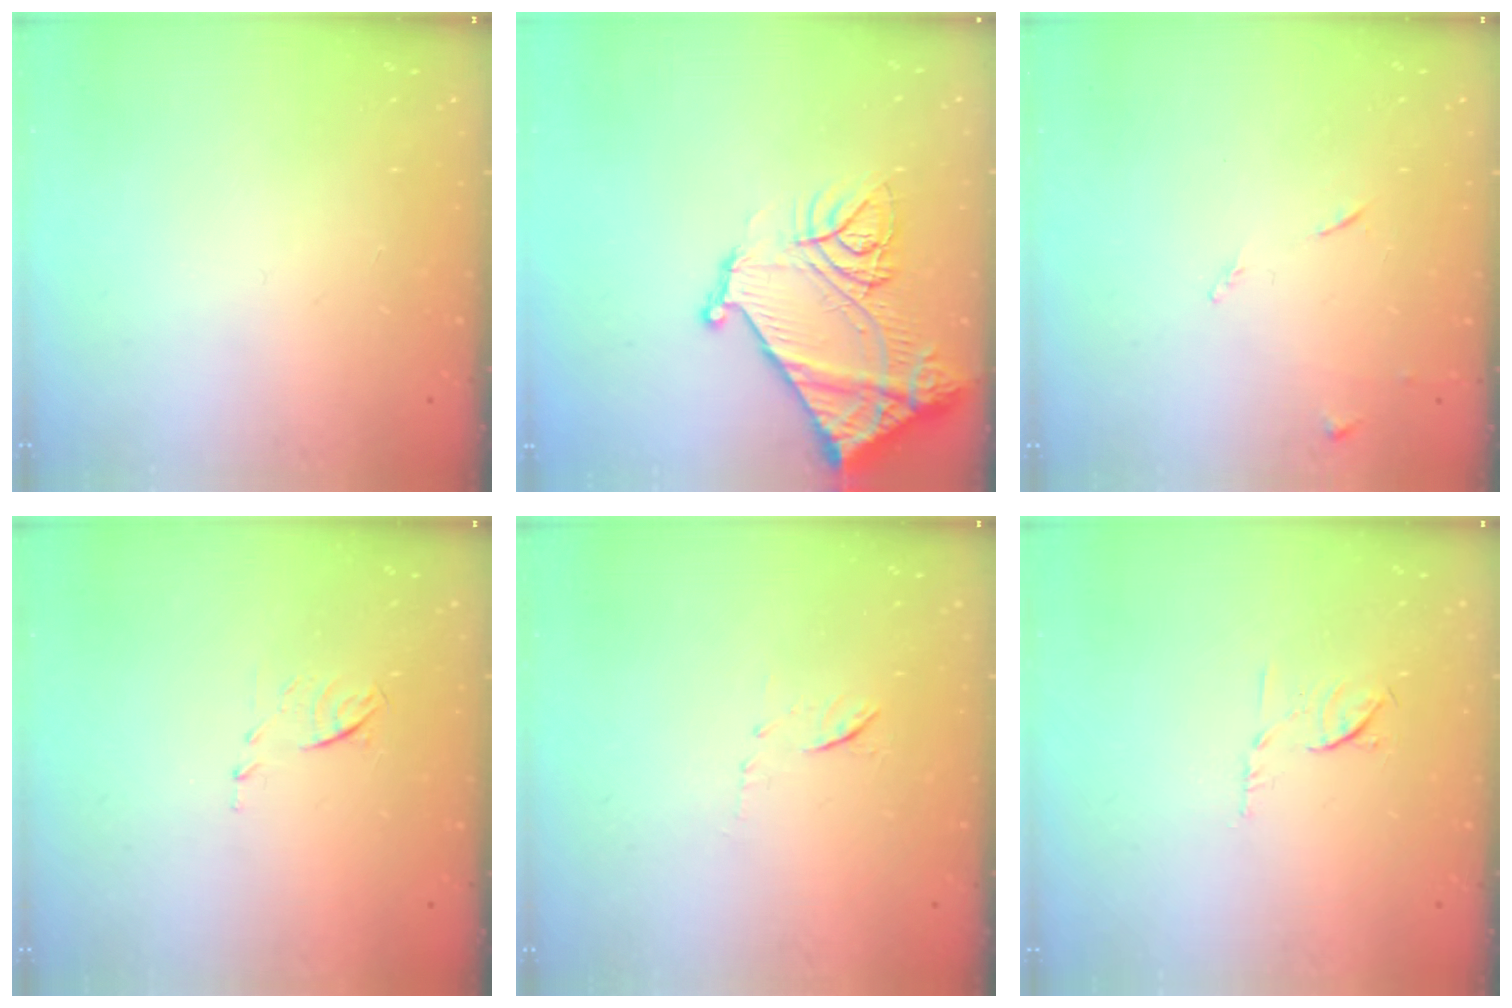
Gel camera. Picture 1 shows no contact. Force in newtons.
{"total": 19.9, "press": 19.8, "slide": 2.1}
{"total": 6.3, "press": 6.3, "slide": 0.6}
{"total": 5.5, "press": 5.5, "slide": 0.8}
{"total": 6.3, "press": 6.3, "slide": 0.7}
{"total": 6.7, "press": 6.6, "slide": 1.1}